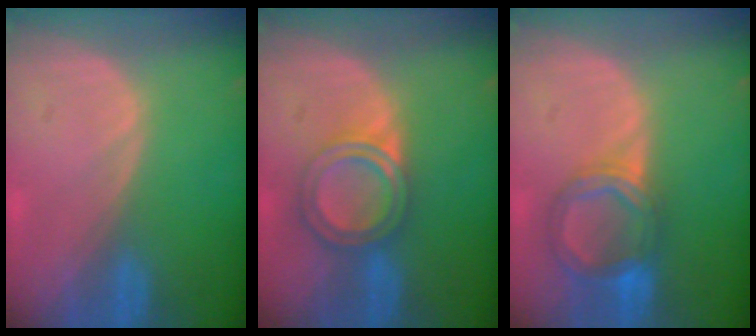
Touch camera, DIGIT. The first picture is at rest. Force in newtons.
{"total": 5.9, "press": 5.4, "slide": 2.3}
{"total": 6.1, "press": 5.8, "slide": 2.0}